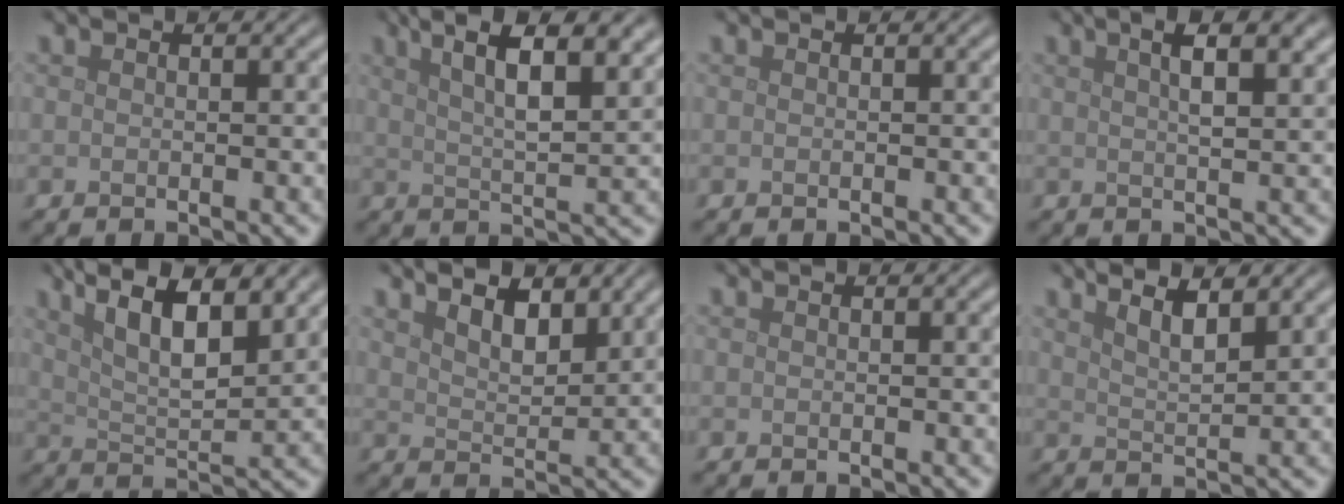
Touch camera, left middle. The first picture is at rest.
{"total": 9.6, "force": [5.6, 3.0, 7.1], "torque": [-0.095, 0.030, 0.062]}
{"total": 0.0}
{"total": 5.8, "force": [2.9, 2.3, 4.6], "torque": [-0.038, 0.028, 0.015]}
{"total": 9.3, "force": [5.7, 2.9, 6.7], "torque": [-0.104, 0.022, 0.070]}
{"total": 4.0, "force": [3.1, 1.4, 2.1], "torque": [-0.035, 0.001, 0.039]}
{"total": 0.0}
{"total": 3.7, "force": [2.7, 0.9, 2.3], "torque": [-0.020, 0.008, 0.033]}